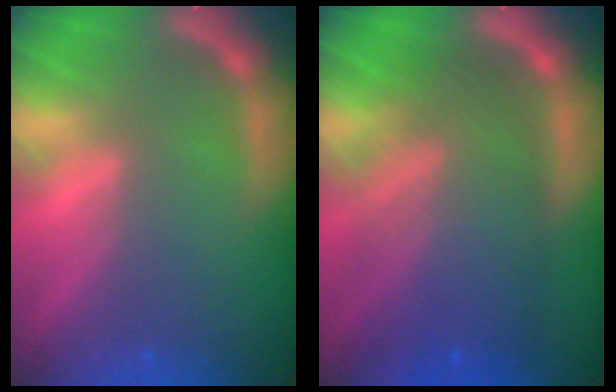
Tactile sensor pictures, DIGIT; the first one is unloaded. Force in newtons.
{"total": 10.0}